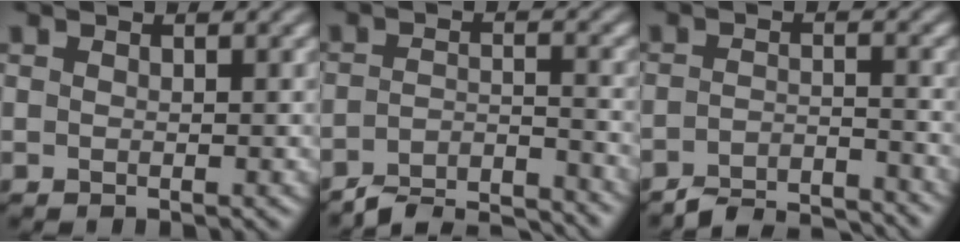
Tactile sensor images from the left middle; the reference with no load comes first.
{"total": 6.5, "force": [-6.2, 1.1, 1.9], "torque": [-0.030, -0.007, -0.102]}
{"total": 5.2, "force": [-4.9, 0.8, 1.5], "torque": [-0.026, -0.002, -0.083]}